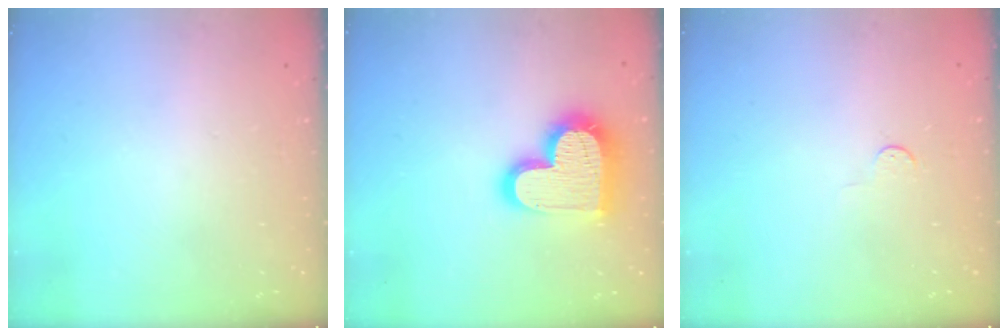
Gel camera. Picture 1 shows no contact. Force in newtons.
{"total": 19.8, "press": 19.7, "slide": 1.3}
{"total": 2.8, "press": 2.8, "slide": 0.4}